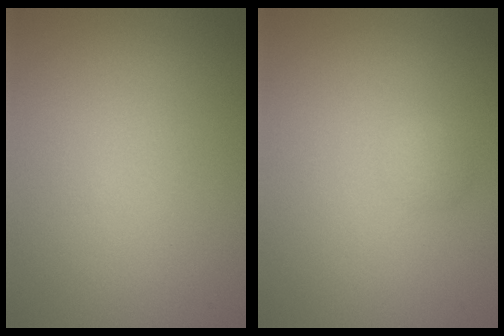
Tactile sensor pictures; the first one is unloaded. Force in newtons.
{"total": 0.8, "press": 0.8, "slide": 0.1}